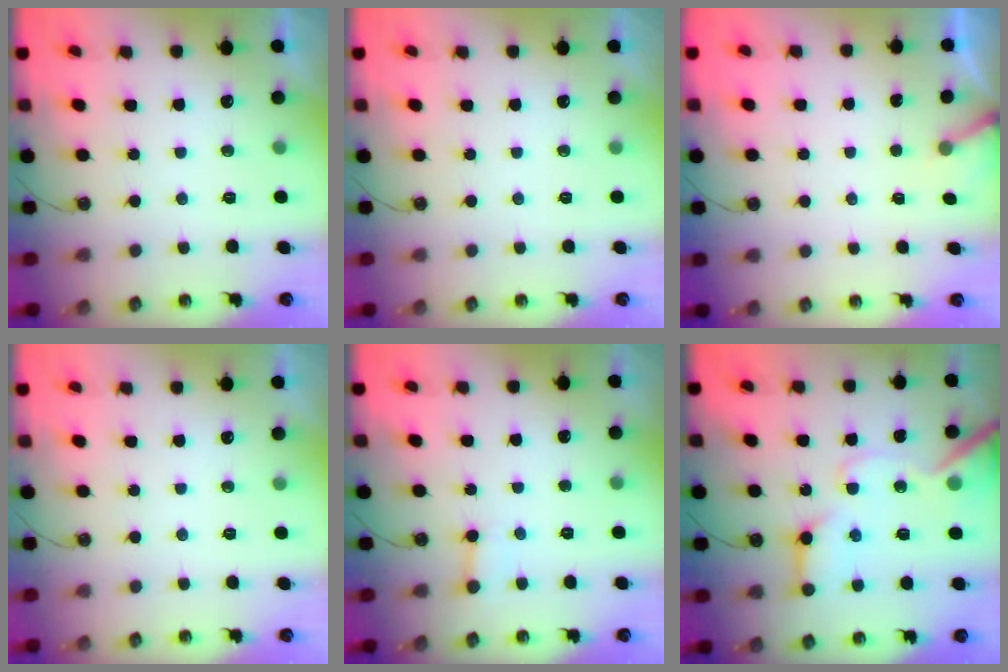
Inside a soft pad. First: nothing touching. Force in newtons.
{"total": 0.0}
{"total": 2.7, "press": 2.7, "slide": 0.2}
{"total": 0.0}
{"total": 2.2, "press": 2.2, "slide": 0.5}
{"total": 14.9, "press": 14.8, "slide": 2.0}